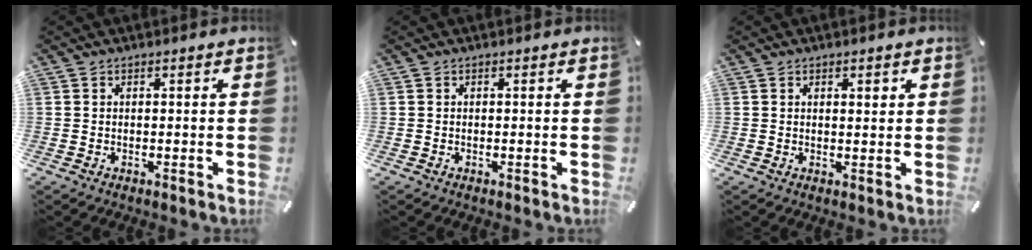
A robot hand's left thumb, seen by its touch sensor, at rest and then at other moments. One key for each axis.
{"total": 0.0}
{"total": 1.3, "fx": 0.9, "fy": 0.5, "fz": 0.7, "tx": -0.015, "ty": 0.000, "tz": 0.017}